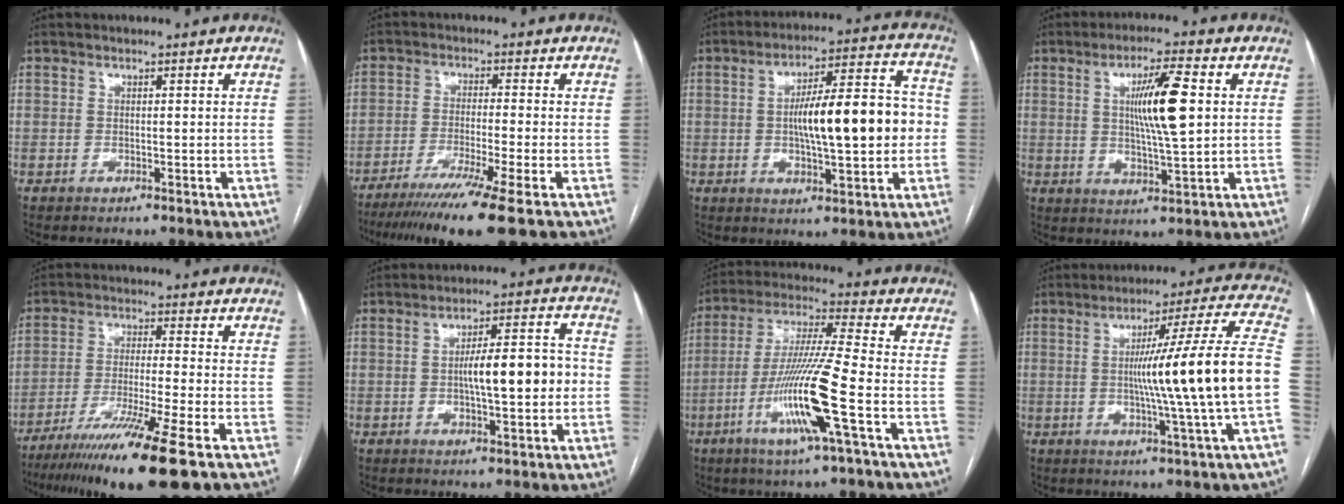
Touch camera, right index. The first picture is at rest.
{"total": 11.6, "force": [-8.1, -1.9, 8.0], "torque": [-0.124, -0.036, -0.127]}
{"total": 15.3, "force": [-0.6, 3.4, 14.9], "torque": [-0.233, 0.031, -0.005]}
{"total": 9.9, "force": [1.9, 0.7, 9.7], "torque": [-0.170, -0.002, 0.035]}
{"total": 15.1, "force": [-10.0, -1.3, 11.2], "torque": [-0.185, -0.048, -0.167]}
{"total": 9.9, "force": [-0.8, 2.1, 9.6], "torque": [-0.150, 0.024, -0.010]}
{"total": 14.5, "force": [-5.1, -0.8, 13.6], "torque": [-0.275, -0.016, -0.101]}
{"total": 18.1, "force": [-1.4, -2.5, 17.9], "torque": [-0.257, 0.001, -0.030]}